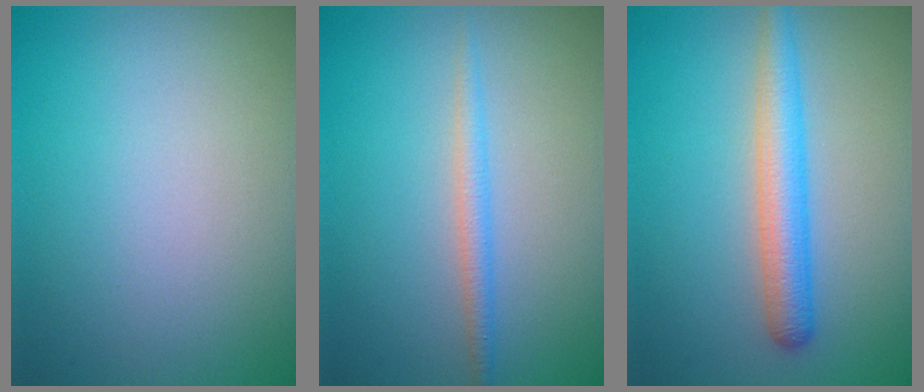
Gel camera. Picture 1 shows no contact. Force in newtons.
{"total": 1.7, "press": 1.7, "slide": 0.0}
{"total": 3.8, "press": 3.8, "slide": 0.2}